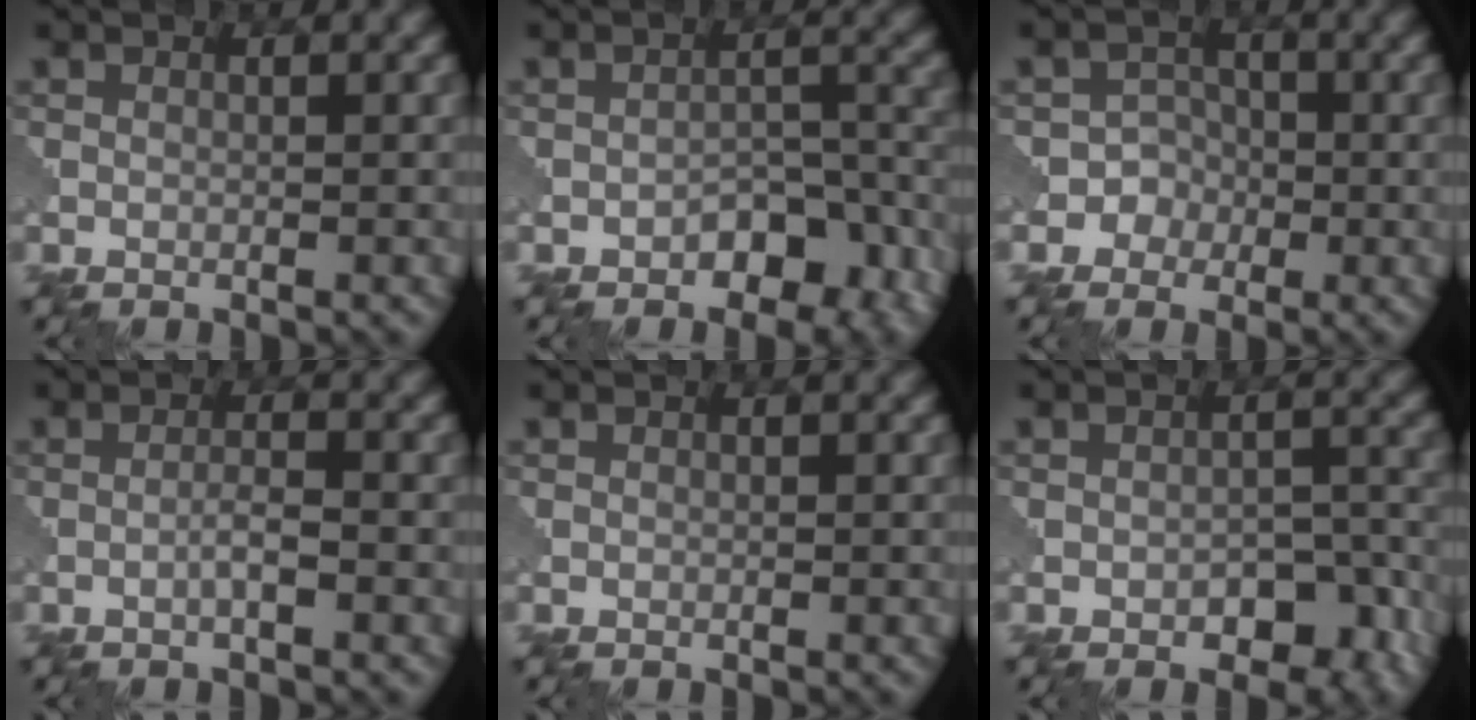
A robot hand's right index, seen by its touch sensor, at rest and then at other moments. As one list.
[{"total": 5.2, "force": [-3.0, 3.0, 3.0], "torque": [-0.030, 0.003, -0.044]}, {"total": 2.7, "force": [-1.0, 2.5, 0.2], "torque": [0.027, 0.011, -0.029]}, {"total": 1.5, "force": [-0.6, 0.1, 1.4], "torque": [-0.025, 0.005, -0.014]}, {"total": 0.0}, {"total": 4.3, "force": [-2.1, 2.5, 2.9], "torque": [-0.032, -0.003, -0.025]}]